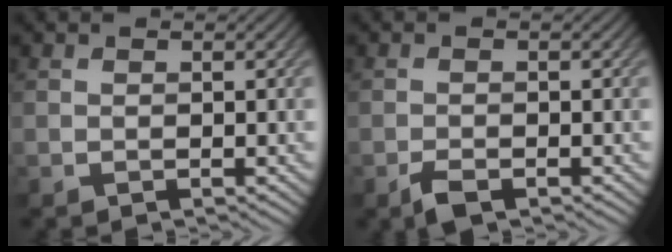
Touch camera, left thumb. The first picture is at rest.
{"total": 2.2, "force": [-1.5, 0.8, 1.4], "torque": [-0.030, -0.004, -0.030]}